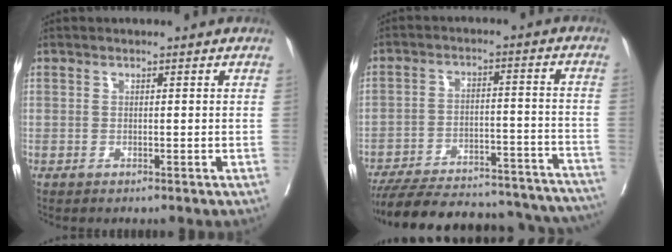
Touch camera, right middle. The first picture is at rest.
{"total": 32.4, "force": [-29.1, 6.8, 12.6], "torque": [-0.165, -0.022, -0.381]}